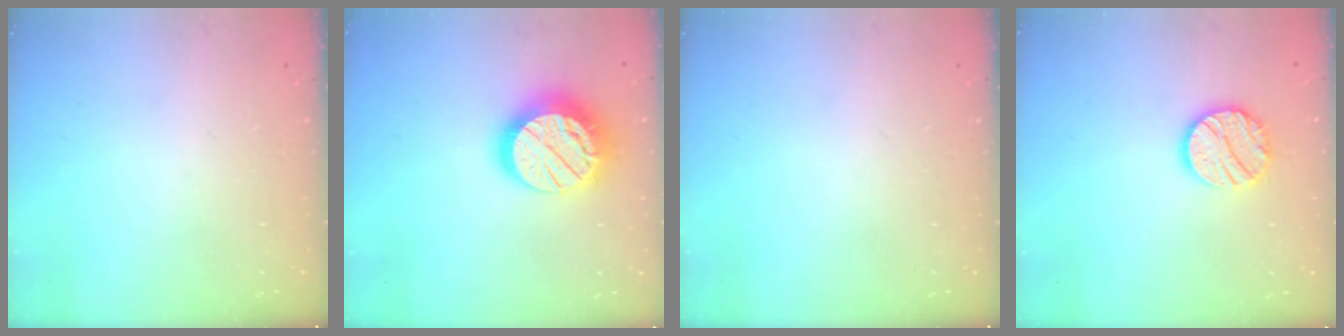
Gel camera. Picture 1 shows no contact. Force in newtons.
{"total": 18.9, "press": 18.8, "slide": 1.5}
{"total": 0.0}
{"total": 12.6, "press": 12.6, "slide": 1.1}